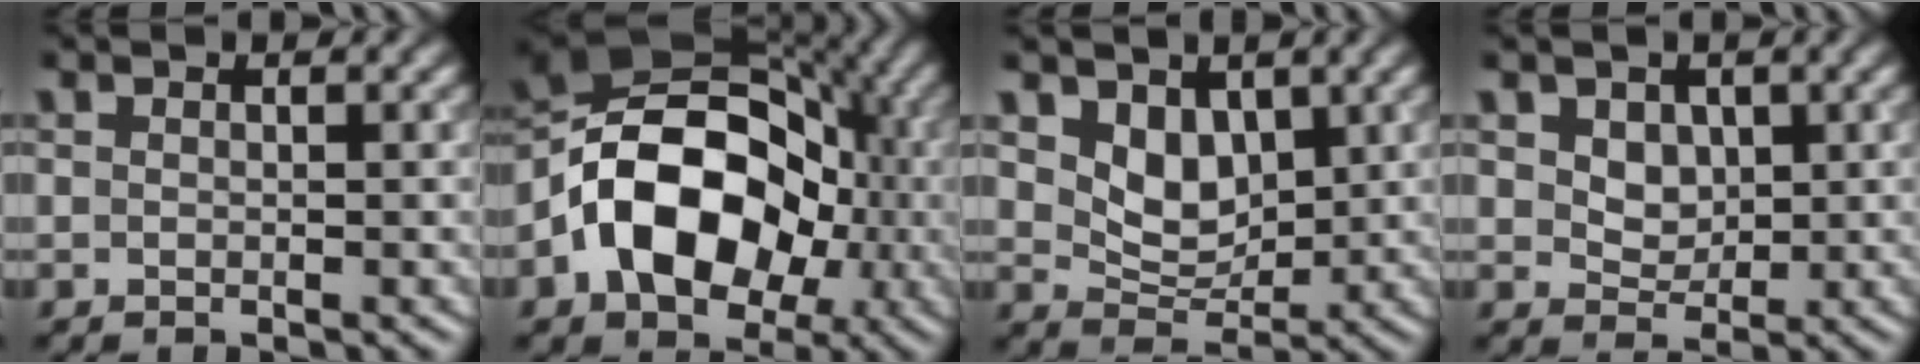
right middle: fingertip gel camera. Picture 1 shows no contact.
{"total": 13.9, "force": [-3.2, 9.6, 9.5], "torque": [-0.153, 0.006, -0.074]}
{"total": 3.9, "force": [1.6, 2.7, 2.3], "torque": [-0.049, -0.013, 0.028]}
{"total": 3.1, "force": [1.3, 2.3, 1.6], "torque": [-0.043, -0.008, 0.035]}